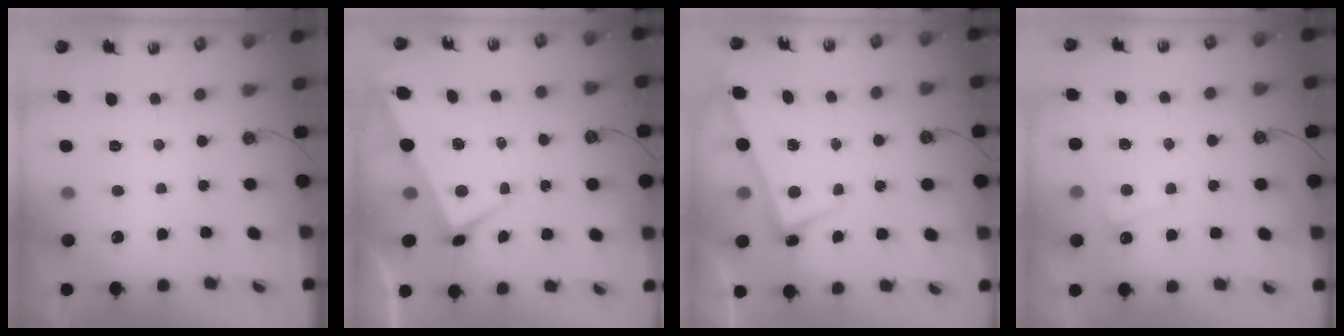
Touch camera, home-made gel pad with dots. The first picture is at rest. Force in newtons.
{"total": 0.9, "press": 0.2, "slide": 0.9}
{"total": 1.0, "press": 0.6, "slide": 0.8}
{"total": 0.0}